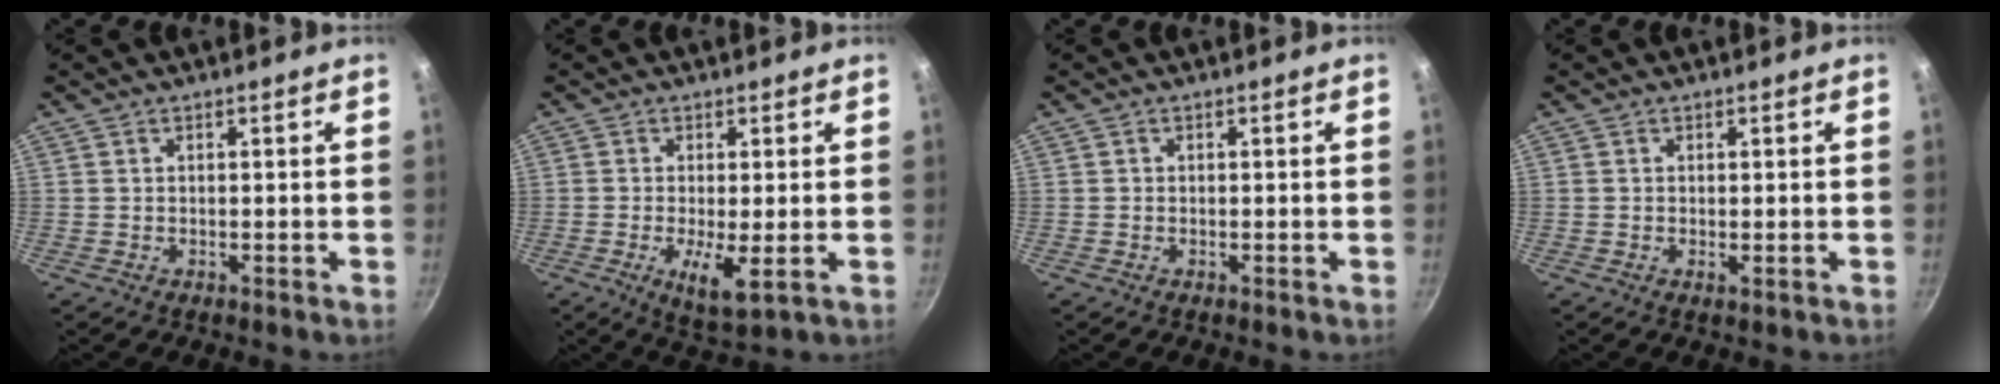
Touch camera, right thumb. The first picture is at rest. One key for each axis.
{"total": 6.1, "fx": -1.2, "fy": 1.5, "fz": 5.8, "tx": -0.108, "ty": -0.018, "tz": -0.014}
{"total": 0.0}
{"total": 0.5, "fx": 0.0, "fy": 0.1, "fz": 0.5, "tx": -0.009, "ty": -0.004, "tz": -0.001}